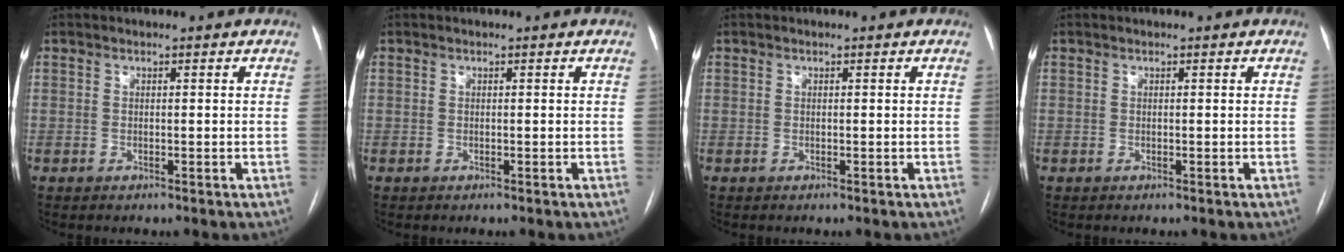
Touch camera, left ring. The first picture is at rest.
{"total": 0.0}
{"total": 0.0}
{"total": 0.0}